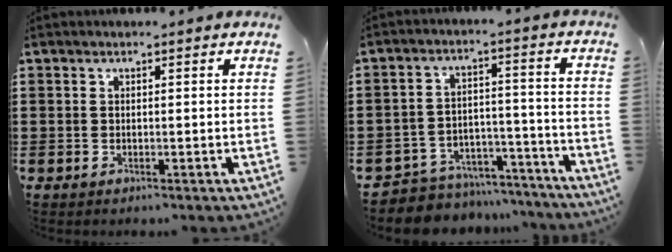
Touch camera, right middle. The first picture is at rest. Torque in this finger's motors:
{"motor_torque": [1.07, -0.80, 0.20, 0.04]}